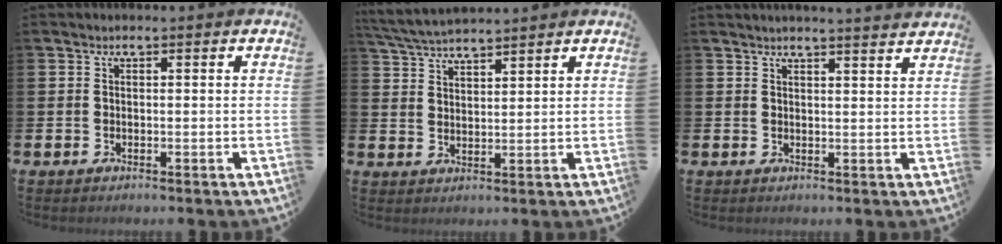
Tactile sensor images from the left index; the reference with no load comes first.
{"total": 4.4, "force": [4.3, 0.1, 0.7], "torque": [-0.033, -0.020, 0.079]}
{"total": 2.7, "force": [2.6, -0.4, 0.1], "torque": [0.004, -0.019, 0.046]}